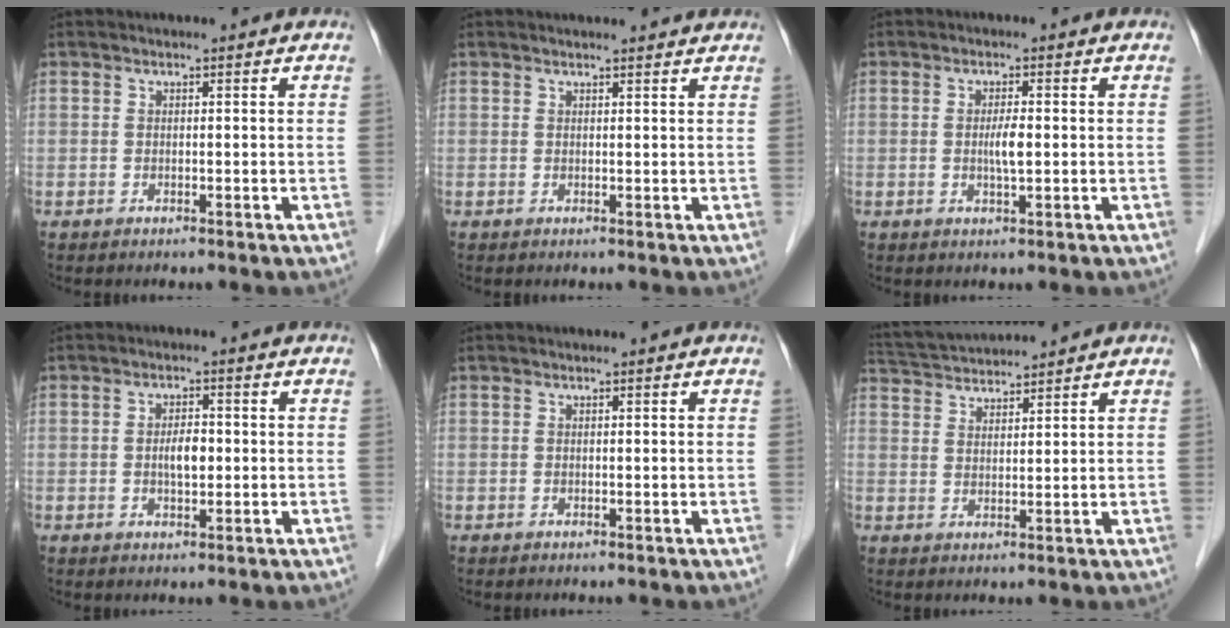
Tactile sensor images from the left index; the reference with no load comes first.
{"total": 3.8, "force": [3.7, 0.3, 0.8], "torque": [-0.014, 0.010, 0.039]}
{"total": 2.6, "force": [-0.1, 0.3, 2.6], "torque": [-0.049, -0.002, -0.002]}
{"total": 3.1, "force": [-0.1, 1.3, 2.8], "torque": [-0.050, 0.002, -0.002]}
{"total": 0.0}
{"total": 8.0, "force": [7.8, 0.2, 1.8], "torque": [-0.041, 0.034, 0.135]}